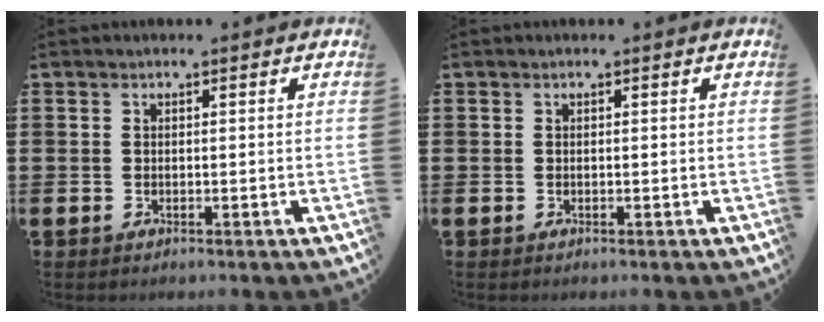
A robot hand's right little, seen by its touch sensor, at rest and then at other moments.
{"total": 0.0}